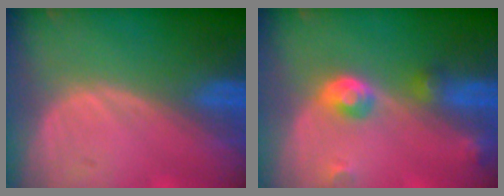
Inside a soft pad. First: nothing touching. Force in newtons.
{"total": 4.8, "press": 4.4, "slide": 1.9}